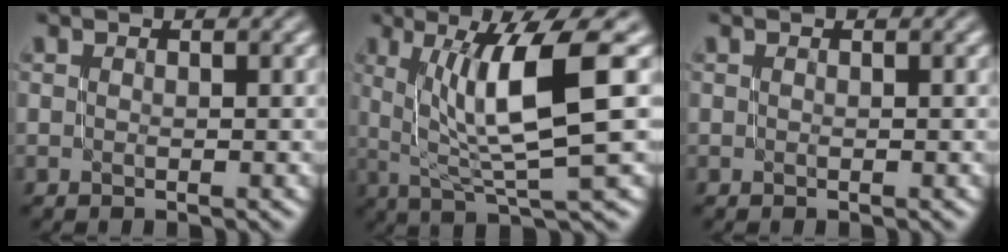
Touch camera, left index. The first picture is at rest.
{"total": 8.5, "force": [1.8, 1.7, 8.1], "torque": [-0.112, -0.002, 0.036]}
{"total": 0.0}